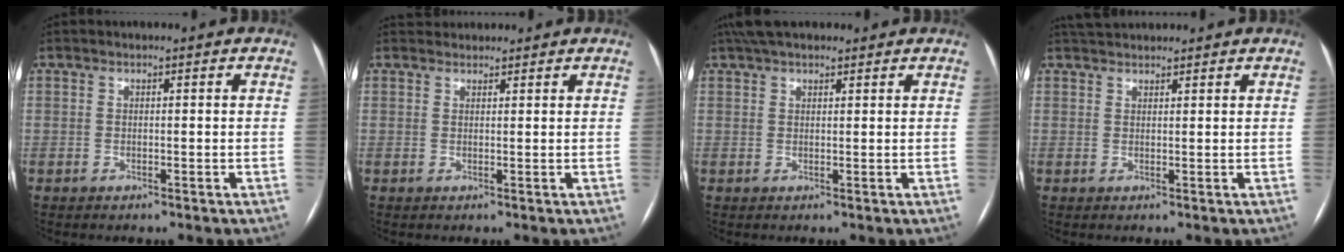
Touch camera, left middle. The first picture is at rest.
{"total": 2.6, "force": [2.4, 0.8, -0.1], "torque": [0.004, 0.027, 0.040]}
{"total": 6.8, "force": [5.5, 2.2, 3.3], "torque": [-0.050, 0.042, 0.097]}
{"total": 4.0, "force": [3.8, 0.8, 1.0], "torque": [-0.015, 0.037, 0.066]}